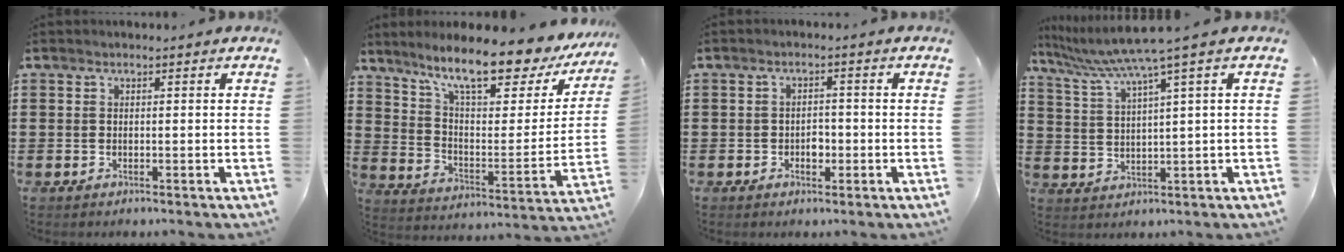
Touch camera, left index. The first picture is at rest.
{"total": 12.7, "force": [10.2, 1.8, 7.4], "torque": [-0.147, -0.065, 0.167]}
{"total": 2.2, "force": [-0.6, 1.4, 1.6], "torque": [-0.033, 0.004, -0.014]}
{"total": 6.5, "force": [4.2, -0.8, 4.9], "torque": [-0.117, -0.027, 0.066]}